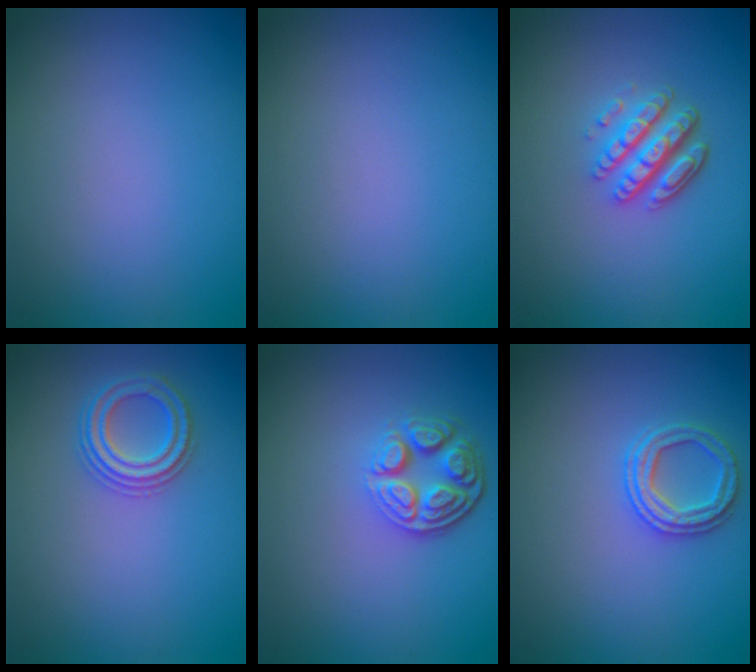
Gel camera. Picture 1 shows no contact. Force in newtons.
{"total": 0.0}
{"total": 4.4, "press": 3.3, "slide": 2.9}
{"total": 2.5, "press": 2.4, "slide": 0.4}
{"total": 4.5, "press": 3.4, "slide": 2.9}
{"total": 2.4, "press": 2.4, "slide": 0.4}